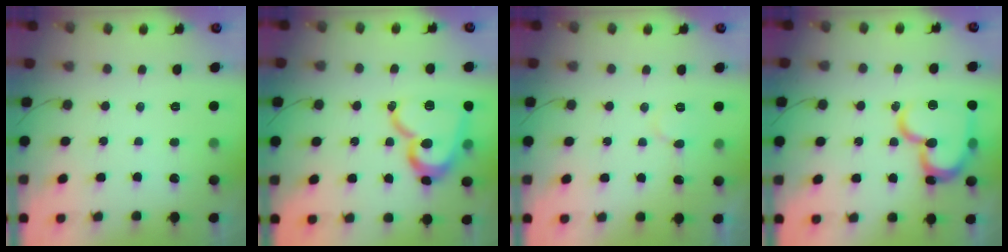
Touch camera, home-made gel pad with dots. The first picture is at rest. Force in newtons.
{"total": 16.5, "press": 16.5, "slide": 1.4}
{"total": 4.9, "press": 4.9, "slide": 0.5}
{"total": 19.4, "press": 19.3, "slide": 1.9}